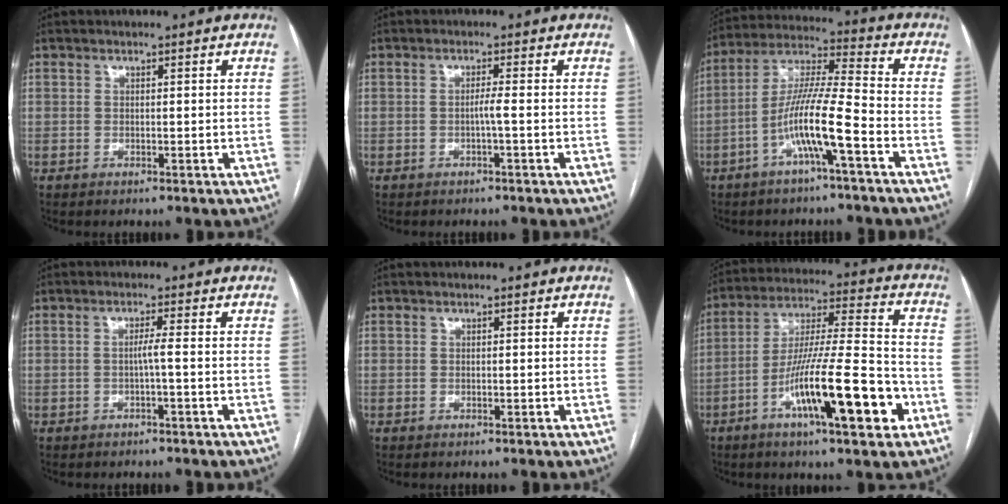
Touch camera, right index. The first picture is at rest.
{"total": 1.4, "force": [-0.5, -0.4, 1.2], "torque": [-0.021, 0.001, -0.010]}
{"total": 11.4, "force": [-4.6, 0.0, 10.4], "torque": [-0.204, 0.013, -0.088]}
{"total": 1.7, "force": [-0.4, -0.4, 1.6], "torque": [-0.029, 0.001, -0.008]}
{"total": 0.0}
{"total": 17.8, "force": [-7.2, 1.8, 16.2], "torque": [-0.277, -0.004, -0.117]}